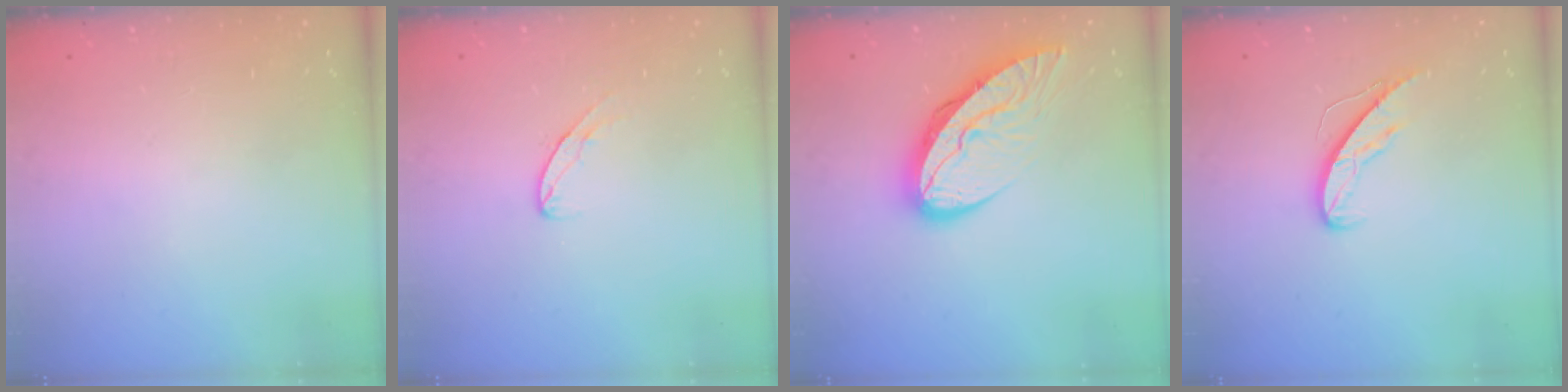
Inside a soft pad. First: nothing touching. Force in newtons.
{"total": 5.2, "press": 5.2, "slide": 0.3}
{"total": 12.0, "press": 11.9, "slide": 1.1}
{"total": 5.7, "press": 5.7, "slide": 0.4}